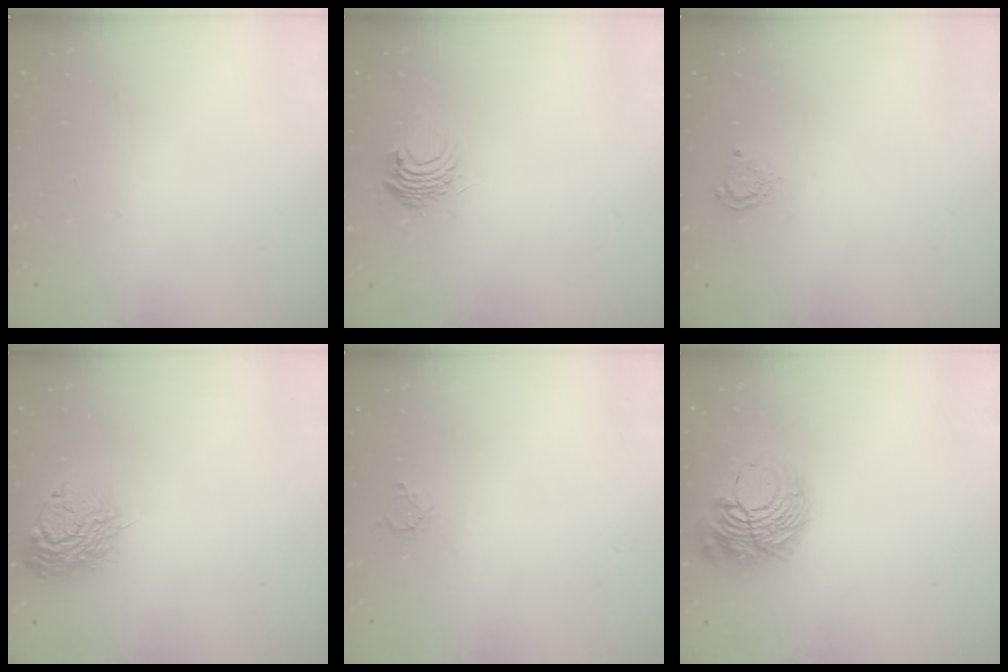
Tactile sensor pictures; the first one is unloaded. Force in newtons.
{"total": 6.8, "press": 6.7, "slide": 0.7}
{"total": 4.3, "press": 4.3, "slide": 0.5}
{"total": 13.8, "press": 13.8, "slide": 0.9}
{"total": 2.1, "press": 2.1, "slide": 0.2}
{"total": 11.4, "press": 11.3, "slide": 1.1}